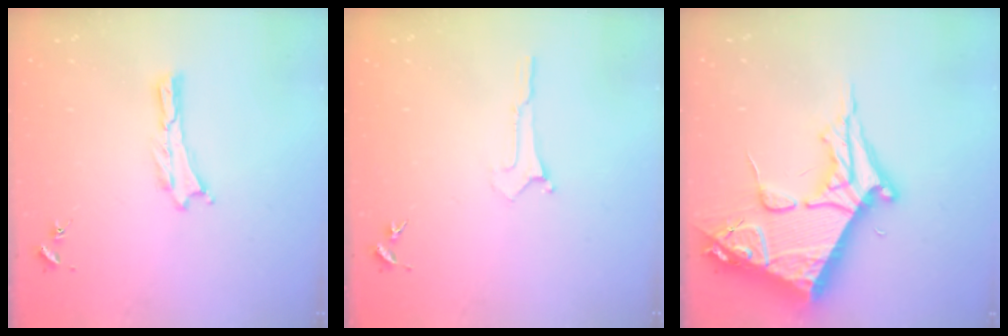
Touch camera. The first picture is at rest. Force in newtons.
{"total": 0.0}
{"total": 14.3, "press": 14.2, "slide": 1.4}